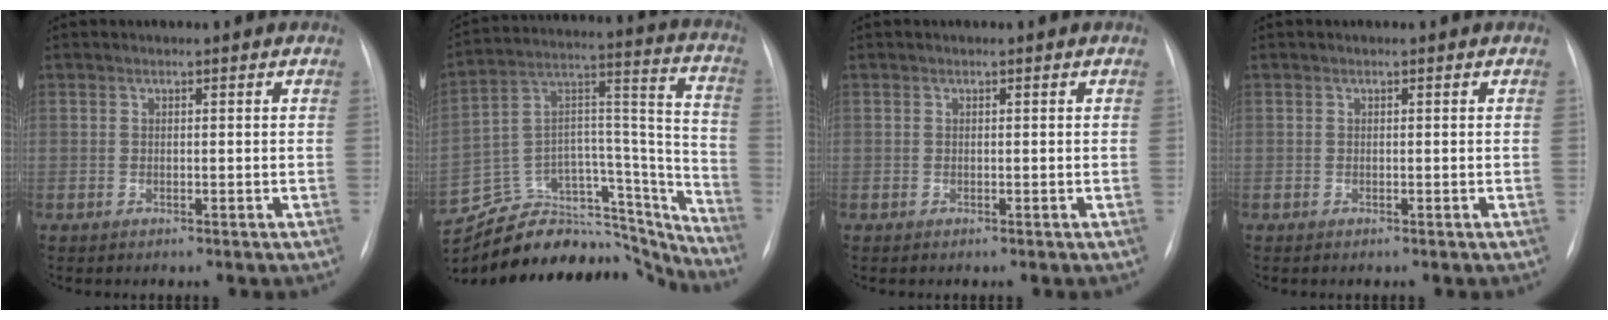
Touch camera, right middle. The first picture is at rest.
{"total": 30.8, "force": [-28.7, 7.9, 7.8], "torque": [-0.122, 0.034, -0.427]}
{"total": 0.0}
{"total": 0.0}